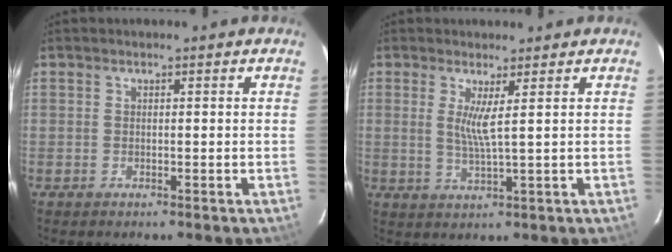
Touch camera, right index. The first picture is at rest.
{"total": 3.7, "force": [1.3, -0.5, 3.5], "torque": [-0.067, -0.012, 0.021]}